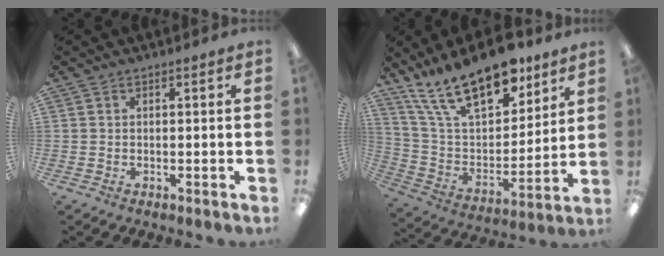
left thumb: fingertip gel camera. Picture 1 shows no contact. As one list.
[{"total": 21.8, "force": [15.7, 9.0, 12.1], "torque": [-0.230, -0.092, 0.279]}]